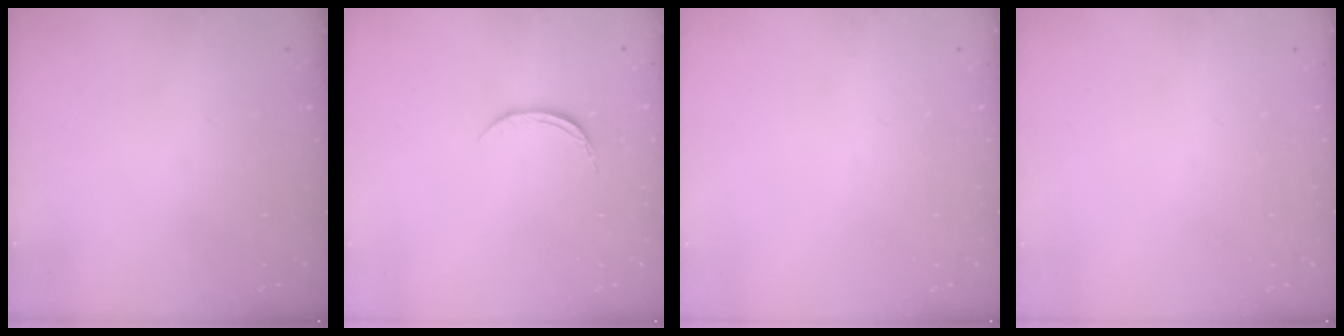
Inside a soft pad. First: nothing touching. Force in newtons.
{"total": 5.0, "press": 4.9, "slide": 0.6}
{"total": 0.0}
{"total": 0.0}